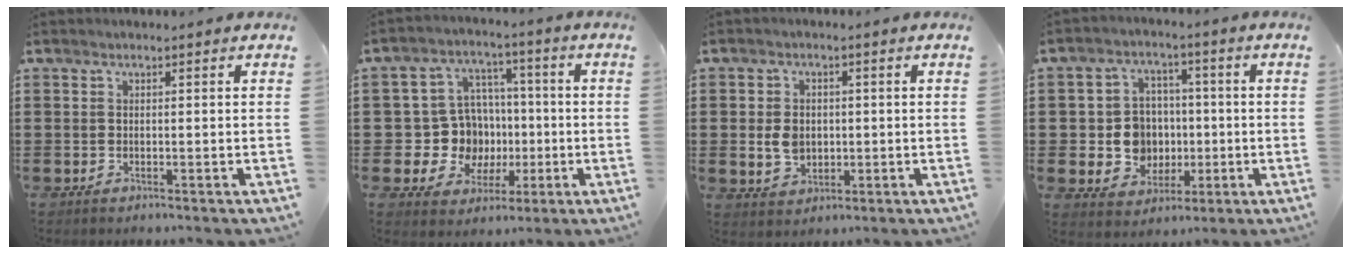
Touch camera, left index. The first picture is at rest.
{"total": 10.1, "force": [-0.5, 9.6, 2.9], "torque": [-0.089, 0.008, 0.003]}
{"total": 4.3, "force": [-0.1, 3.5, 2.5], "torque": [-0.049, 0.006, -0.006]}
{"total": 7.7, "force": [-0.3, 7.2, 2.8], "torque": [-0.078, 0.016, -0.002]}